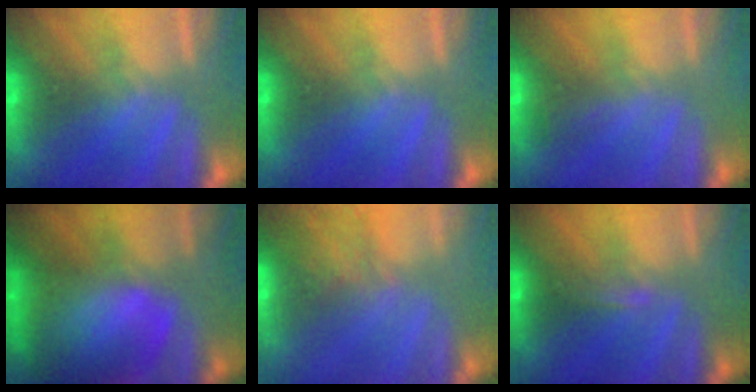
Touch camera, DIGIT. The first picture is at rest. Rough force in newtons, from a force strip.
{"total": 0.0}
{"total": 2.9}
{"total": 6.4}
{"total": 7.8}
{"total": 3.4}